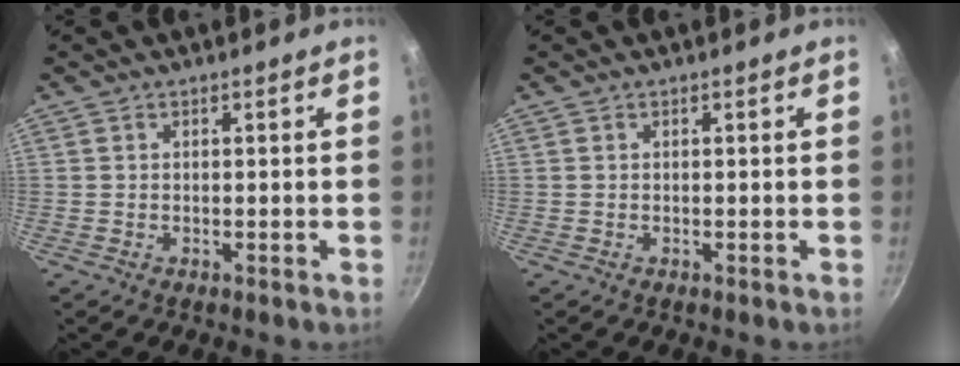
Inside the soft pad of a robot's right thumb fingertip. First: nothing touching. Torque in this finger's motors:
{"motor_torque": [-0.02, 0.02, 0.04, -0.05, 0.00]}